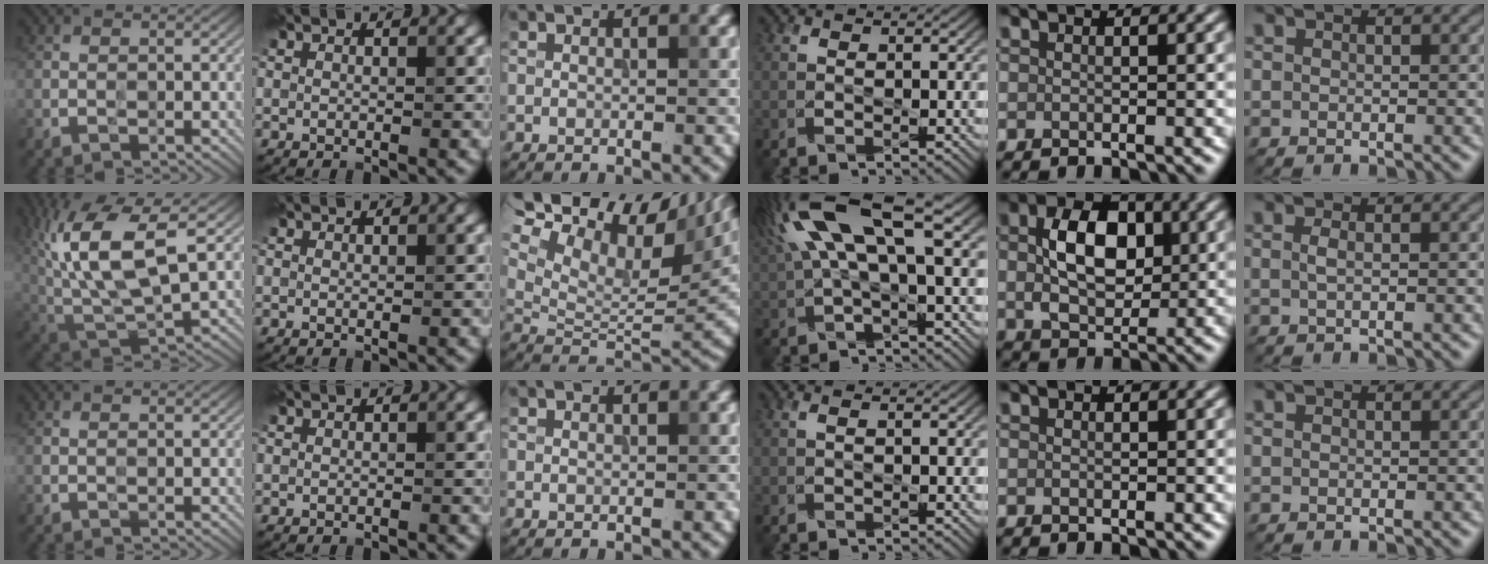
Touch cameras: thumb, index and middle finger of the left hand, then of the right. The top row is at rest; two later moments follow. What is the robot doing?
{"motion": "wipe", "object": "glasses"}